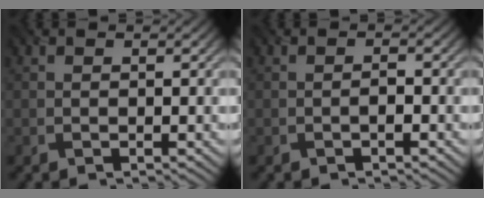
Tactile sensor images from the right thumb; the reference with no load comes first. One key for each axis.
{"total": 1.0, "fx": -0.5, "fy": 0.3, "fz": 0.8, "tx": -0.014, "ty": 0.003, "tz": -0.009}